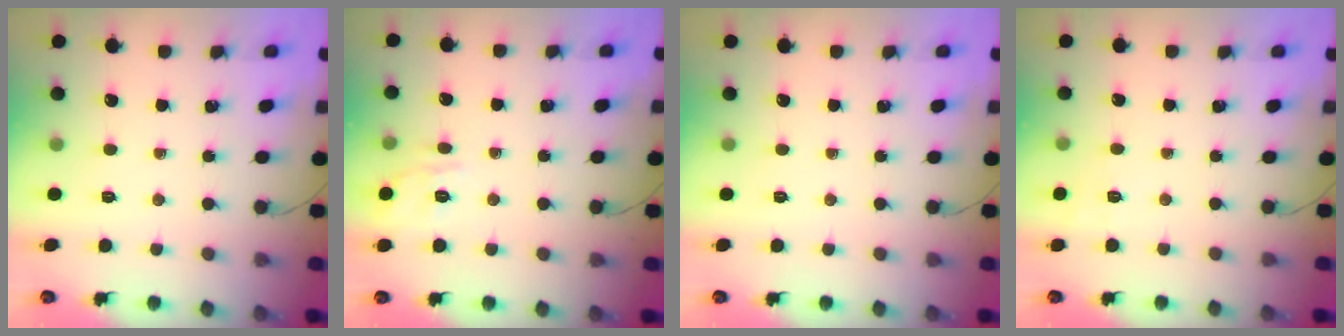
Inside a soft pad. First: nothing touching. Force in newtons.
{"total": 3.3, "press": 3.1, "slide": 1.1}
{"total": 0.0}
{"total": 3.8, "press": 3.4, "slide": 1.6}